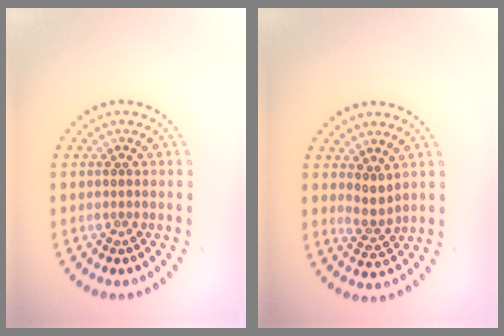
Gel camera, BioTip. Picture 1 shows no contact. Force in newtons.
{"total": 1.9, "press": 1.4, "slide": 1.2}